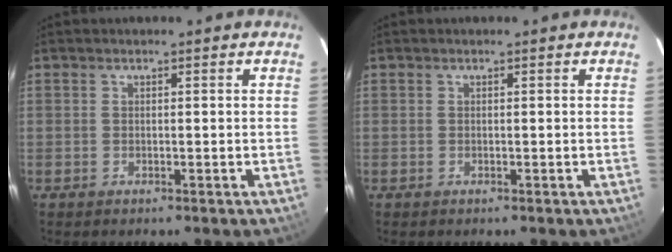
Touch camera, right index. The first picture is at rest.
{"total": 0.0}